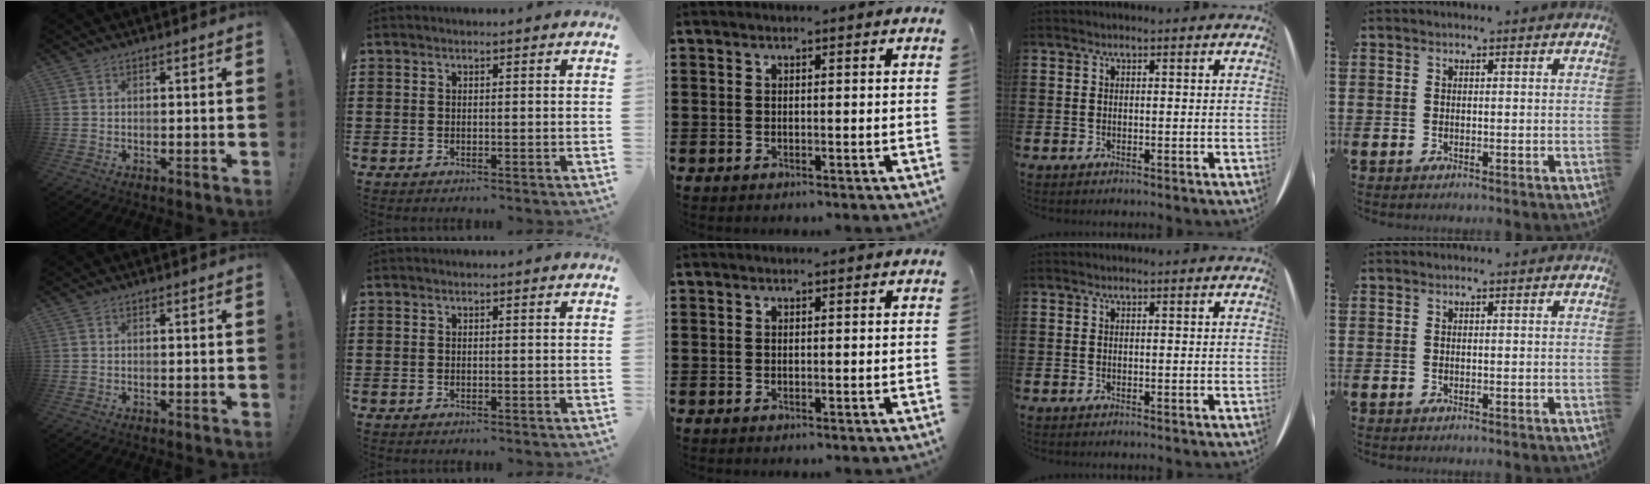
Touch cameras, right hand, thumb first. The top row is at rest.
{}